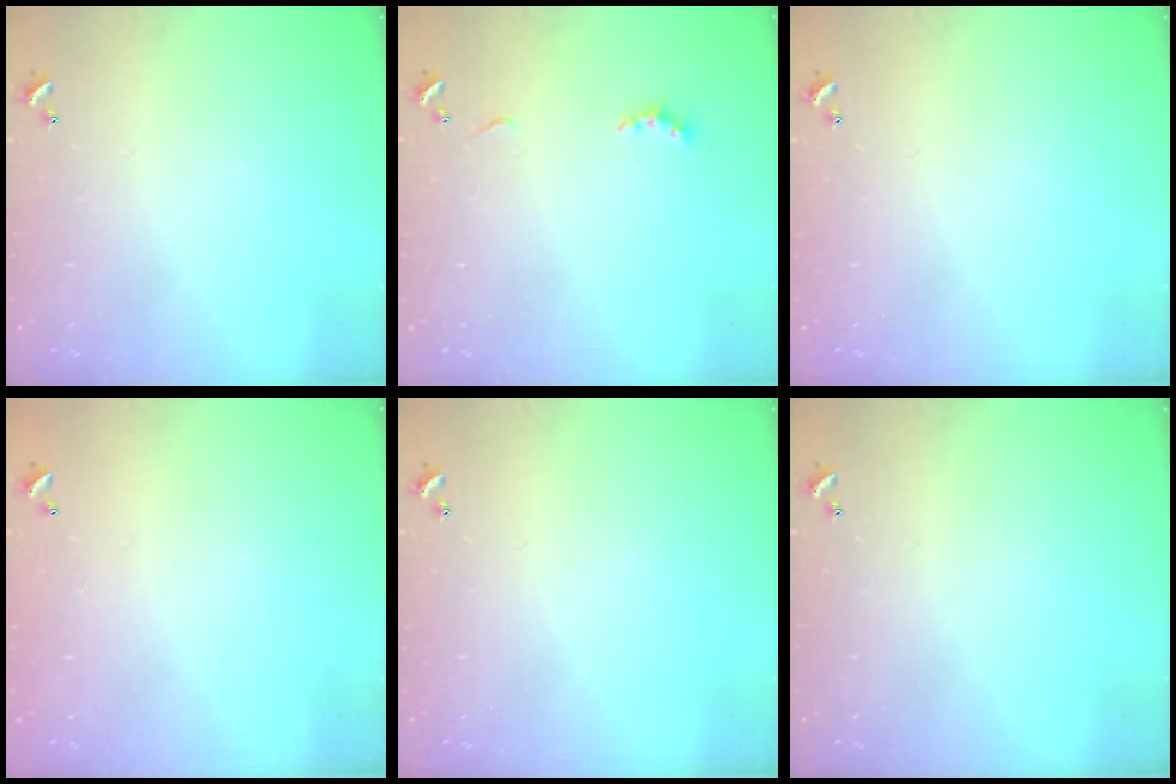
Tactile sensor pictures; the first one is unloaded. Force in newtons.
{"total": 2.9, "press": 2.8, "slide": 0.6}
{"total": 0.0}
{"total": 2.9, "press": 2.9, "slide": 0.1}
{"total": 0.0}
{"total": 0.0}